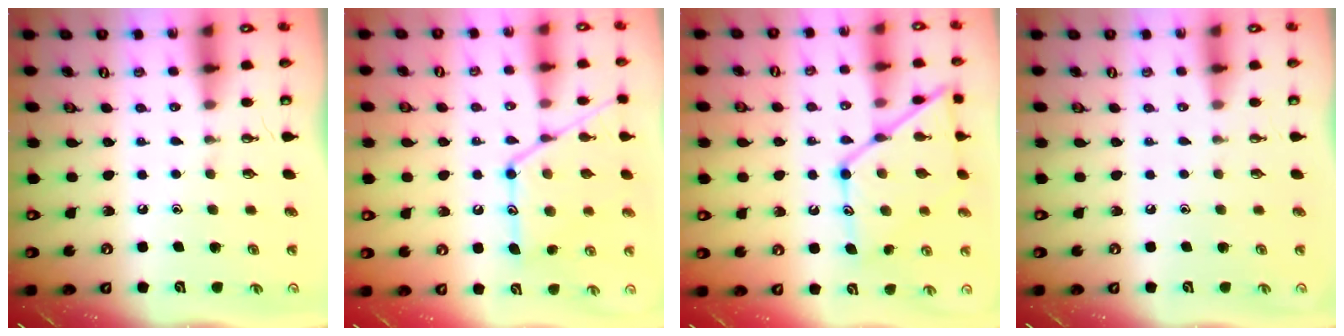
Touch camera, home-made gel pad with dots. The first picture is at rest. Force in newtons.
{"total": 16.4, "press": 16.3, "slide": 1.4}
{"total": 17.3, "press": 17.2, "slide": 1.3}
{"total": 0.0}